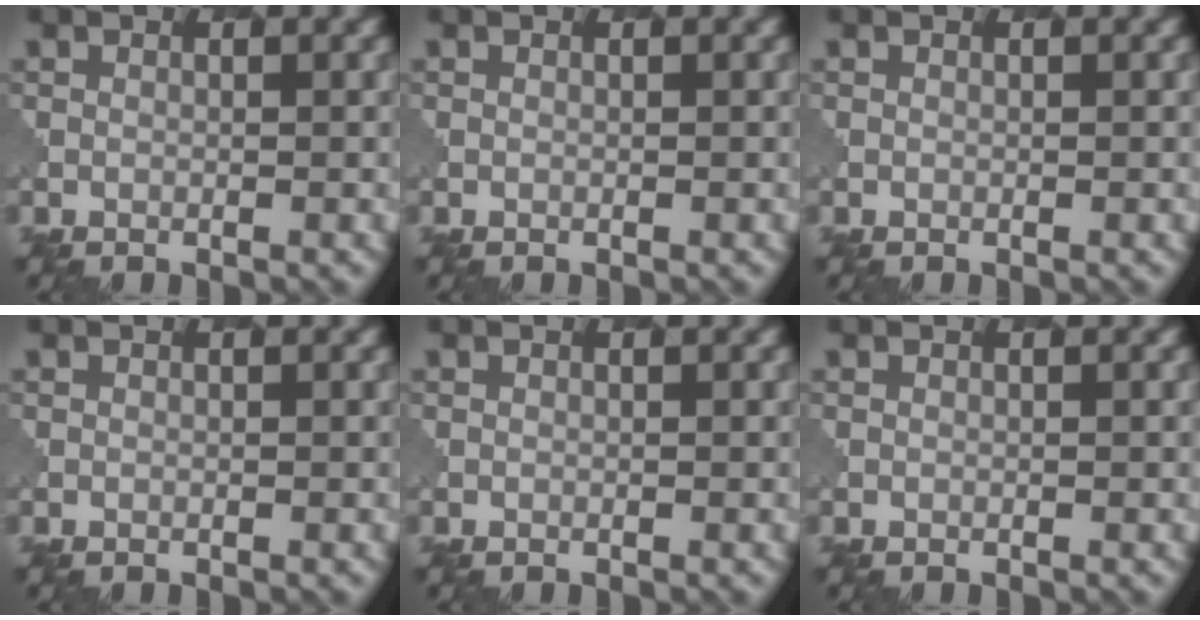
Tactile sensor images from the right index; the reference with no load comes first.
{"total": 0.0}
{"total": 0.0}
{"total": 0.0}
{"total": 0.0}
{"total": 0.0}